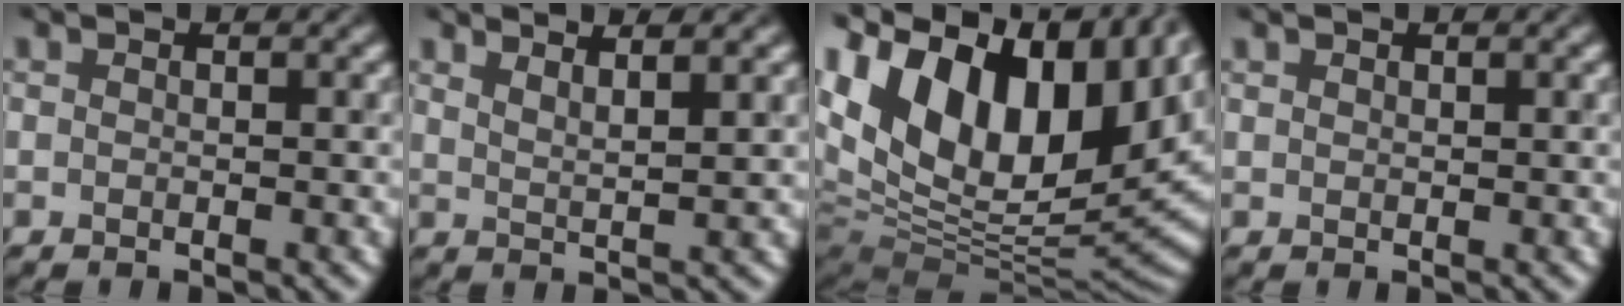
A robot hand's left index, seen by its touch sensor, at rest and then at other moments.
{"total": 3.2, "force": [2.5, 0.7, 1.9], "torque": [-0.014, 0.014, 0.023]}
{"total": 20.0, "force": [6.5, 11.1, 15.3], "torque": [-0.247, 0.022, 0.138]}
{"total": 0.6, "force": [0.5, 0.2, 0.2], "torque": [-0.004, 0.001, 0.011]}